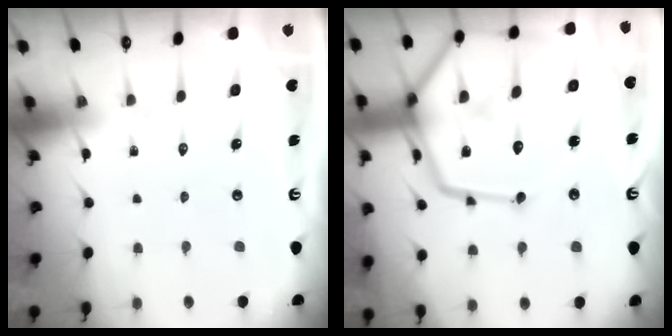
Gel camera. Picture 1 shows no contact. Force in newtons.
{"total": 25.3, "press": 25.2, "slide": 2.4}